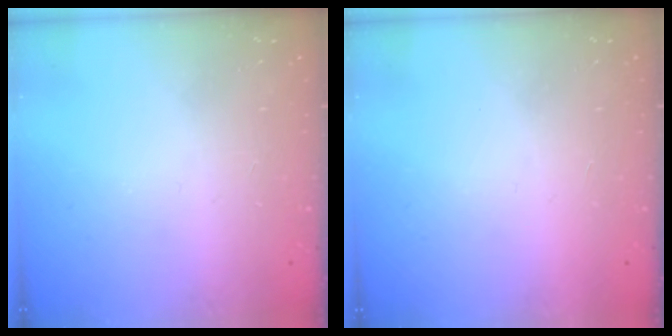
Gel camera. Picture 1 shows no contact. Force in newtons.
{"total": 1.5, "press": 1.5, "slide": 0.1}